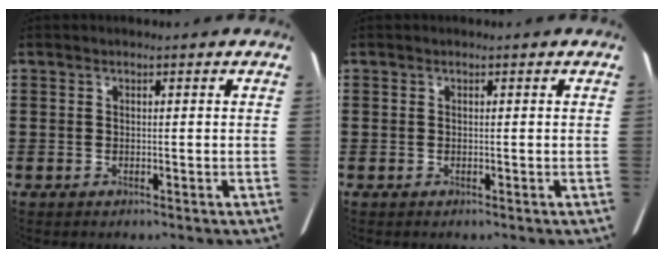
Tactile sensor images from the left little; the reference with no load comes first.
{"total": 0.0}